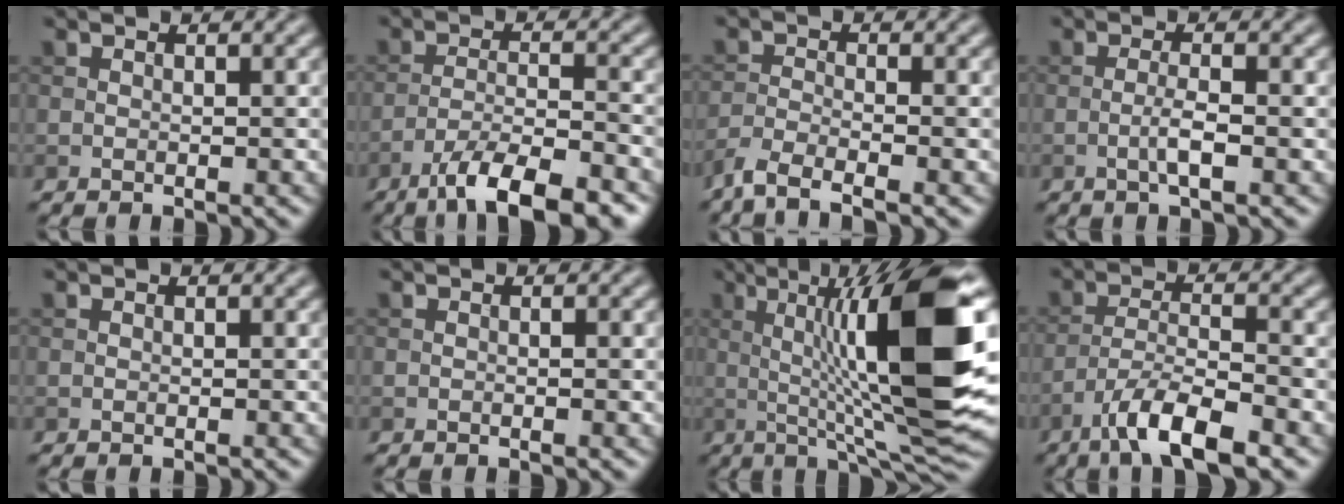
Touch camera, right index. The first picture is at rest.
{"total": 8.2, "force": [-5.8, 1.9, 5.4], "torque": [-0.087, 0.001, -0.101]}
{"total": 3.4, "force": [-2.7, 0.6, 1.9], "torque": [-0.042, -0.008, -0.066]}
{"total": 2.1, "force": [-0.7, 0.2, 2.0], "torque": [-0.039, 0.004, -0.016]}
{"total": 0.0}
{"total": 0.5, "force": [-0.2, 0.1, 0.5], "torque": [-0.007, -0.001, -0.003]}
{"total": 14.1, "force": [1.8, 2.4, 13.7], "torque": [-0.205, 0.013, 0.029]}
{"total": 6.6, "force": [-4.4, 1.6, 4.7], "torque": [-0.083, 0.001, -0.083]}